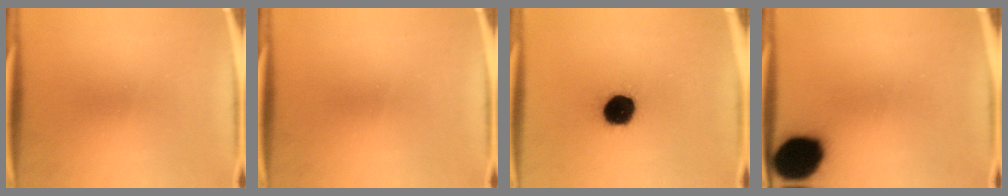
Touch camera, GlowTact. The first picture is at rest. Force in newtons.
{"total": 0.0}
{"total": 14.0}
{"total": 17.8}